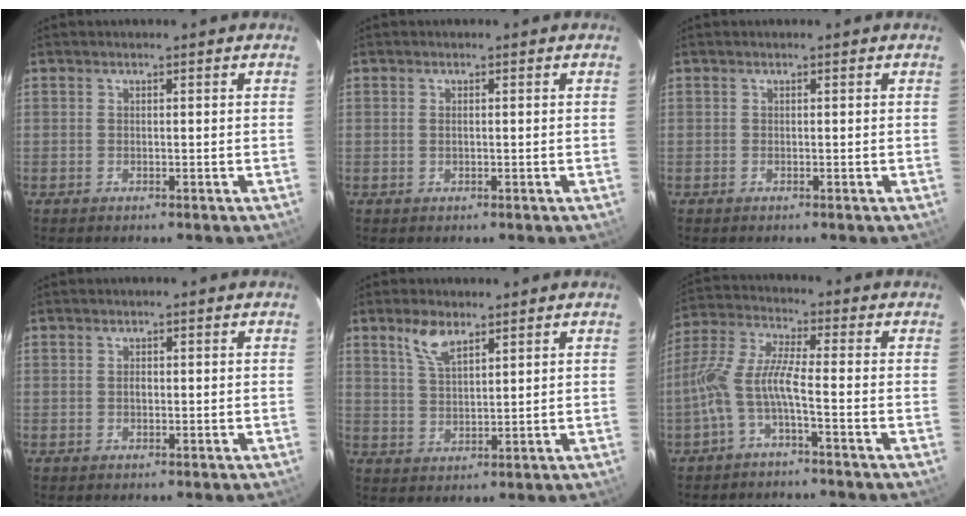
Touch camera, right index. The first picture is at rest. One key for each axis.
{"total": 0.6, "fx": 0.2, "fy": 0.3, "fz": 0.5, "tx": -0.009, "ty": 0.000, "tz": 0.003}
{"total": 0.0}
{"total": 0.7, "fx": 0.0, "fy": 0.6, "fz": 0.4, "tx": -0.005, "ty": 0.002, "tz": 0.000}
{"total": 5.6, "fx": 3.8, "fy": 2.2, "fz": 3.5, "tx": -0.067, "ty": 0.005, "tz": 0.078}
{"total": 7.5, "fx": -3.1, "fy": 0.6, "fz": 6.8, "tx": -0.166, "ty": 0.010, "tz": -0.062}